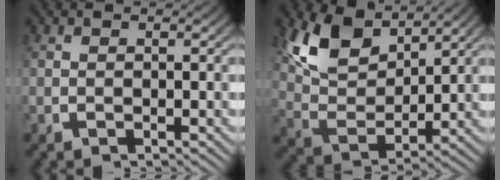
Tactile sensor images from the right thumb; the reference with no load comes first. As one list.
[{"total": 7.8, "force": [3.5, 4.3, 5.4], "torque": [-0.122, -0.013, 0.070]}]